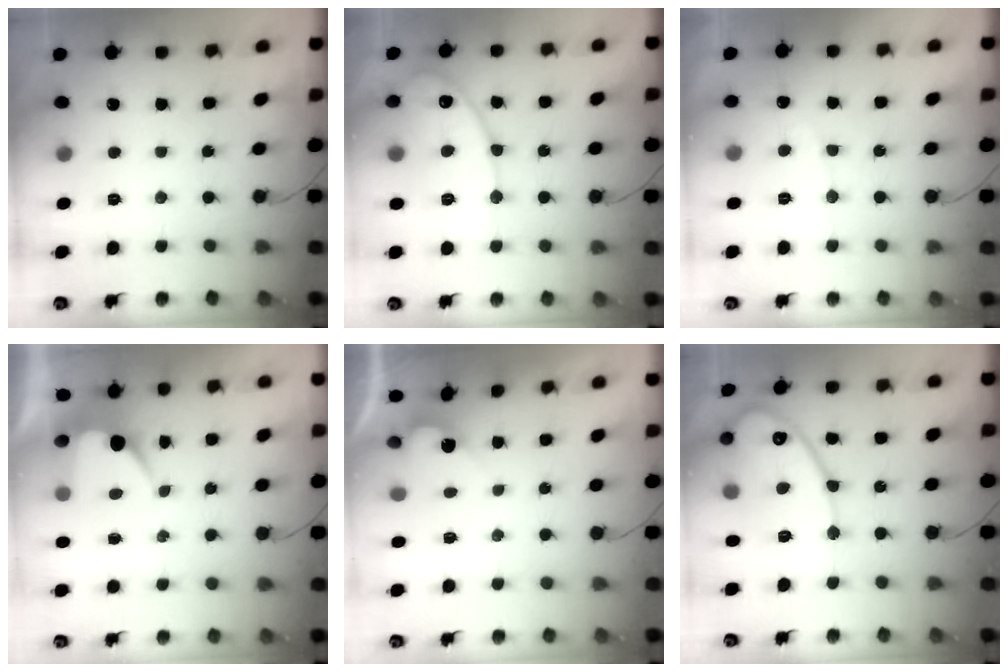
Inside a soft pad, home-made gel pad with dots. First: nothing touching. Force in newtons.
{"total": 13.6, "press": 13.6, "slide": 0.9}
{"total": 4.4, "press": 4.3, "slide": 0.4}
{"total": 6.4, "press": 6.4, "slide": 0.4}
{"total": 2.7, "press": 2.7, "slide": 0.1}
{"total": 17.3, "press": 17.2, "slide": 0.9}